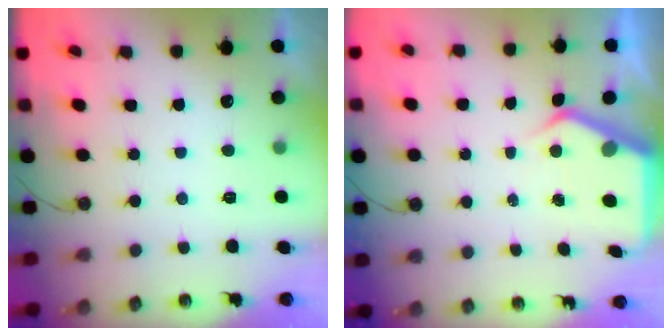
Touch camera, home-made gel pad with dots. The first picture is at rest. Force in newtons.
{"total": 5.1, "press": 5.1, "slide": 0.5}